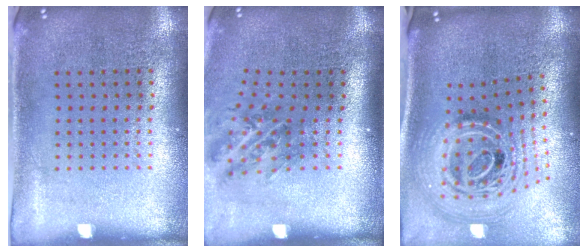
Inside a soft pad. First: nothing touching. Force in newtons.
{"total": 1.3, "press": 1.1, "slide": 0.7}
{"total": 3.0, "press": 2.0, "slide": 2.2}